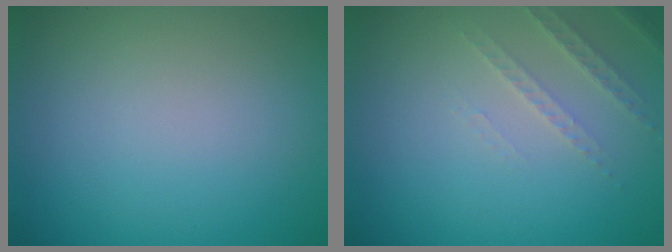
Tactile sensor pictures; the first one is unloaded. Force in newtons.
{"total": 1.9, "press": 1.8, "slide": 0.6}